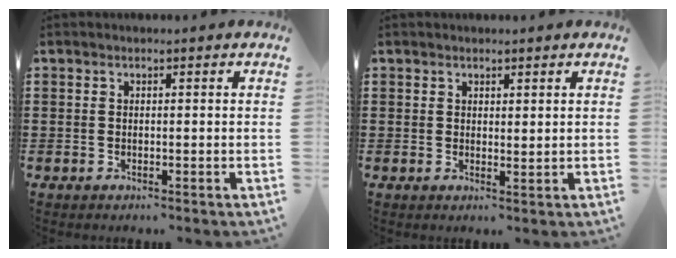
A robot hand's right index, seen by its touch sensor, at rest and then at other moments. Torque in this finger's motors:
{"motor_torque": [-0.27, 0.11, 0.07, 0.01]}